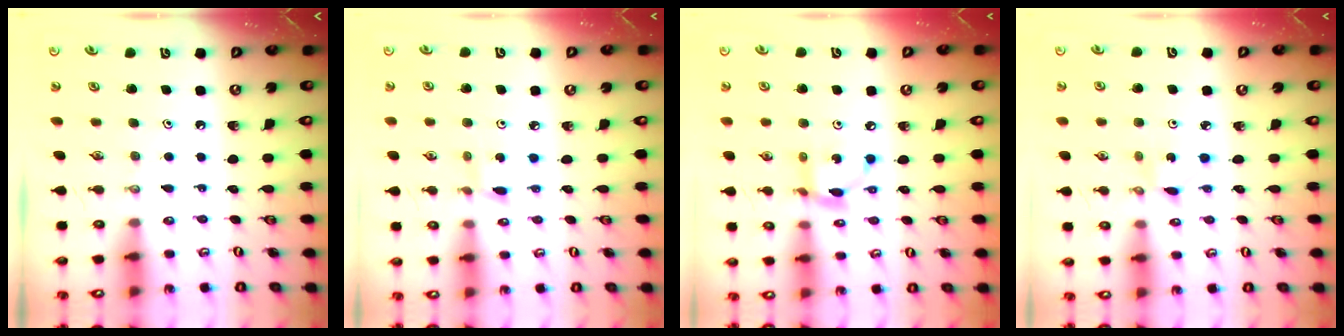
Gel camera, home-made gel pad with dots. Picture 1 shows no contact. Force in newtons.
{"total": 1.2, "press": 1.2, "slide": 0.1}
{"total": 7.3, "press": 7.3, "slide": 0.2}
{"total": 1.7, "press": 1.7, "slide": 0.1}